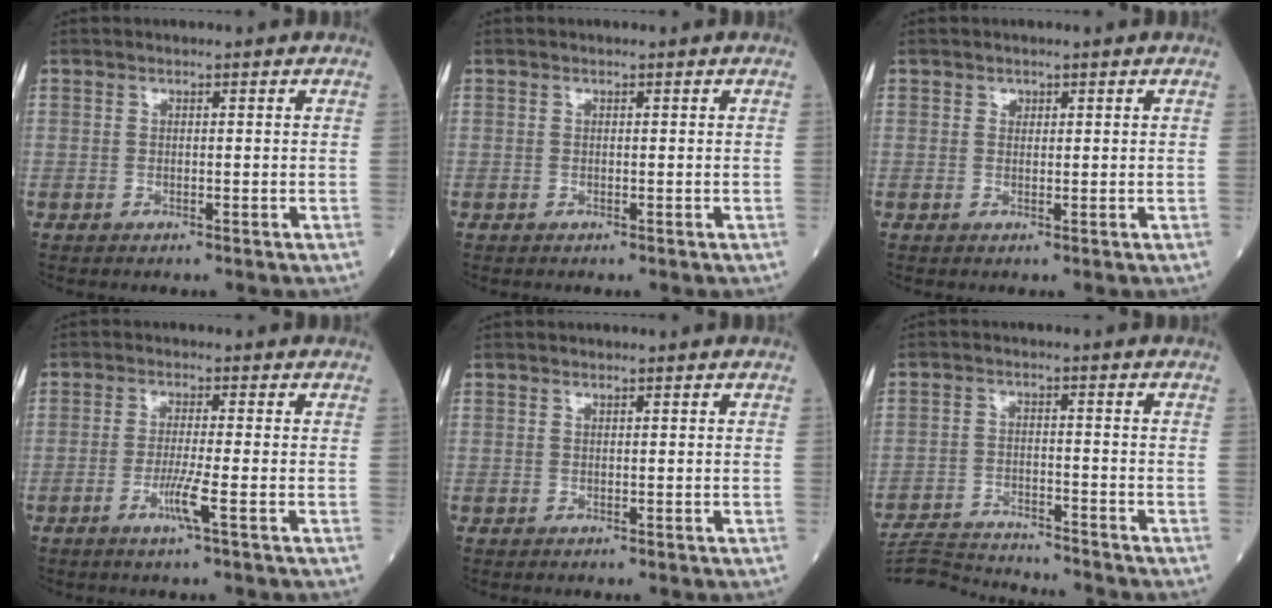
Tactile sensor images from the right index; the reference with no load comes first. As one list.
[{"total": 0.0}, {"total": 0.7, "force": [0.4, 0.6, 0.2], "torque": [0.003, -0.002, 0.004]}, {"total": 3.9, "force": [-1.6, -0.6, 3.5], "torque": [-0.071, -0.009, -0.035]}, {"total": 0.0}, {"total": 10.4, "force": [-10.2, -0.2, 2.0], "torque": [-0.036, -0.001, -0.167]}]